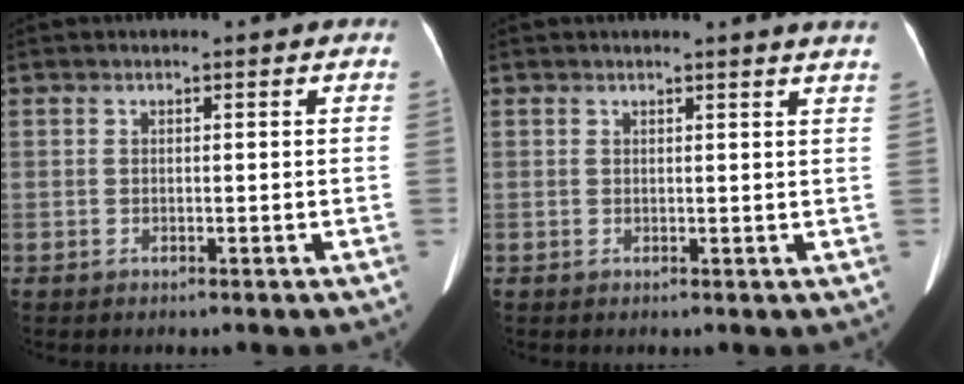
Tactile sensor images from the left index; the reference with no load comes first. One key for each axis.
{"total": 3.4, "fx": 3.2, "fy": -0.4, "fz": 1.2, "tx": -0.016, "ty": -0.004, "tz": 0.020}